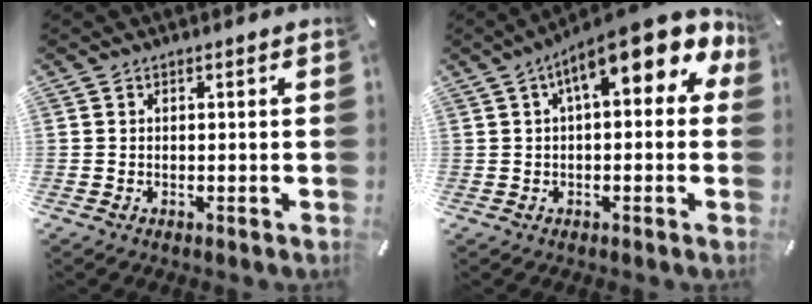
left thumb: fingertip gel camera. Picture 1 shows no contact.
{"total": 13.6, "force": [6.3, 5.1, 11.0], "torque": [-0.167, -0.029, 0.103]}